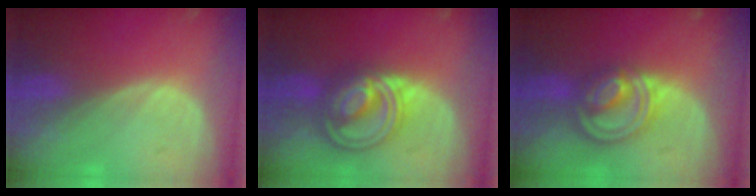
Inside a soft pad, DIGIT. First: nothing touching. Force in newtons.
{"total": 8.3, "press": 8.3, "slide": 0.6}
{"total": 8.0, "press": 6.9, "slide": 3.9}